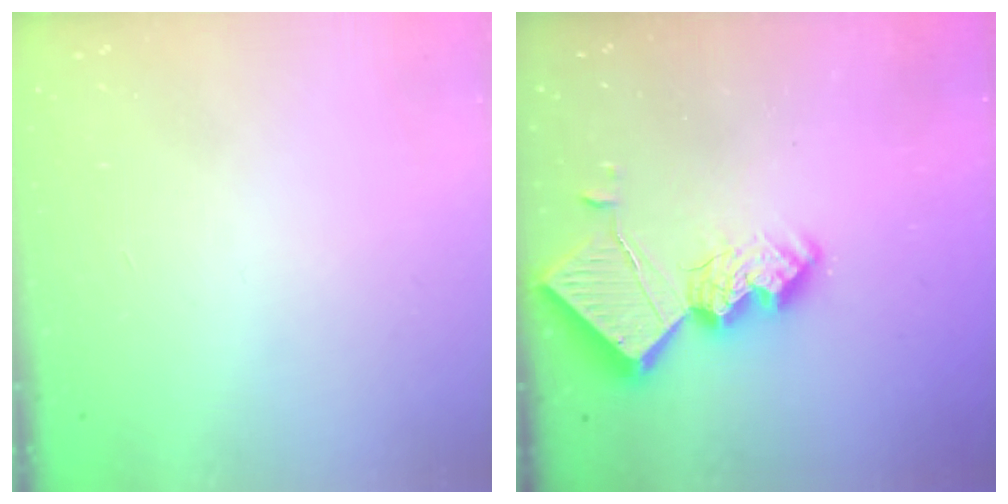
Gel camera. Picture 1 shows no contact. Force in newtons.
{"total": 15.8, "press": 15.8, "slide": 0.8}